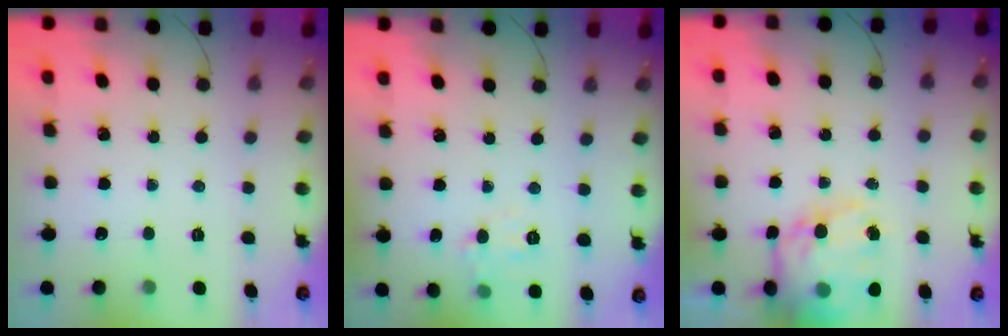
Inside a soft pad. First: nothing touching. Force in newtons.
{"total": 4.9, "press": 4.8, "slide": 1.3}
{"total": 16.6, "press": 16.1, "slide": 4.1}